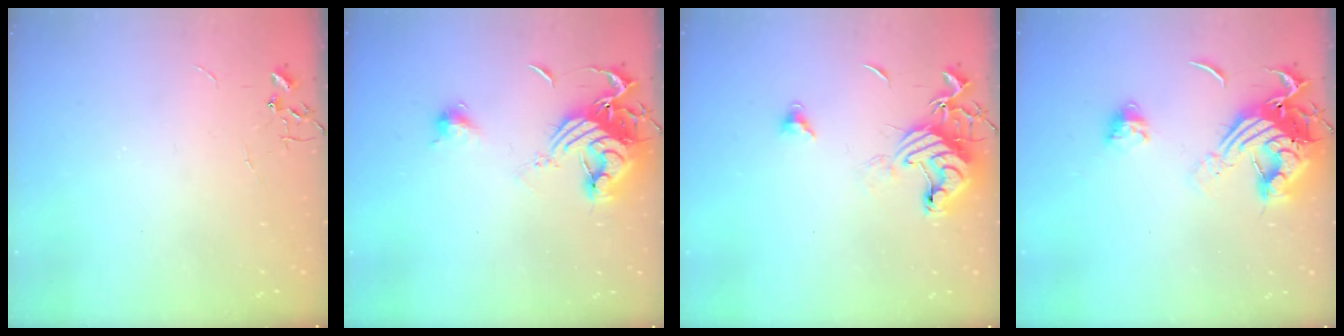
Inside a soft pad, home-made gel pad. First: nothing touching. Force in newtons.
{"total": 14.9, "press": 14.9, "slide": 1.1}
{"total": 13.9, "press": 13.8, "slide": 1.2}
{"total": 17.0, "press": 16.9, "slide": 1.7}